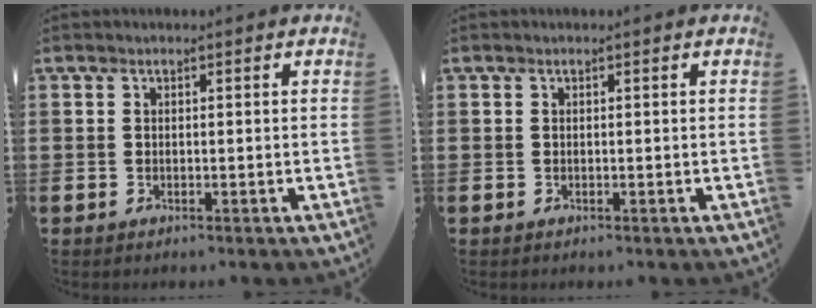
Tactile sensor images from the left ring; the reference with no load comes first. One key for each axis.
{"total": 0.0}